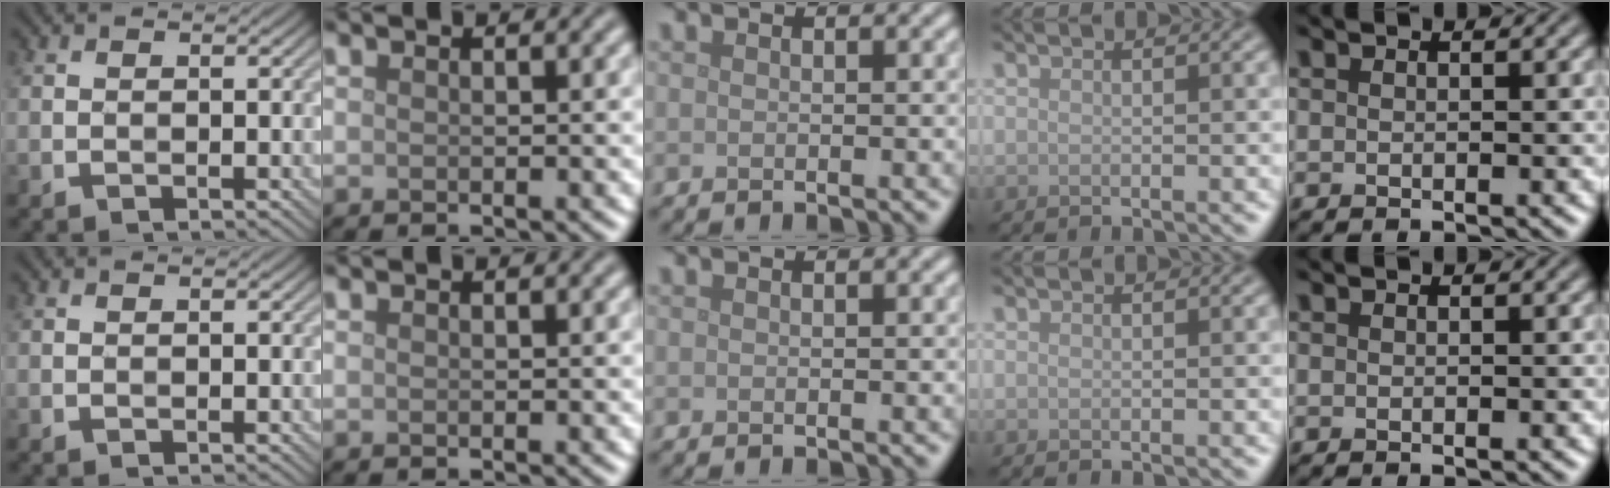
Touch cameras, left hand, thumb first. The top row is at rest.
{}